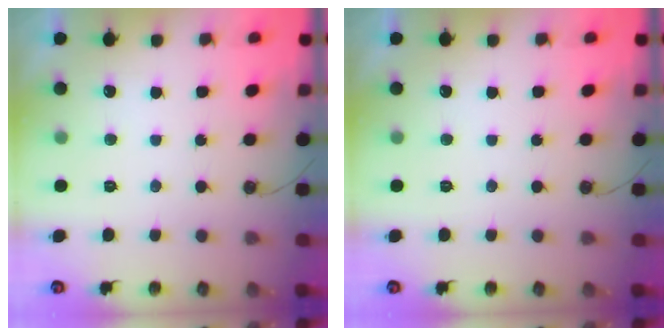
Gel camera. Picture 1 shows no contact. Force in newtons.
{"total": 0.0}